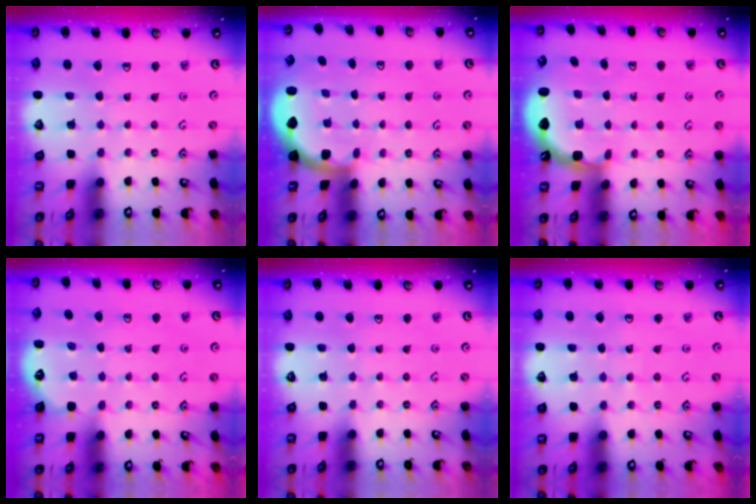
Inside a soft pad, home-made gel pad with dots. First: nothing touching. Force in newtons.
{"total": 2.0, "press": 1.9, "slide": 0.5}
{"total": 2.5, "press": 2.1, "slide": 1.3}
{"total": 2.6, "press": 1.9, "slide": 1.9}
{"total": 0.0}
{"total": 3.4, "press": 3.4, "slide": 0.4}